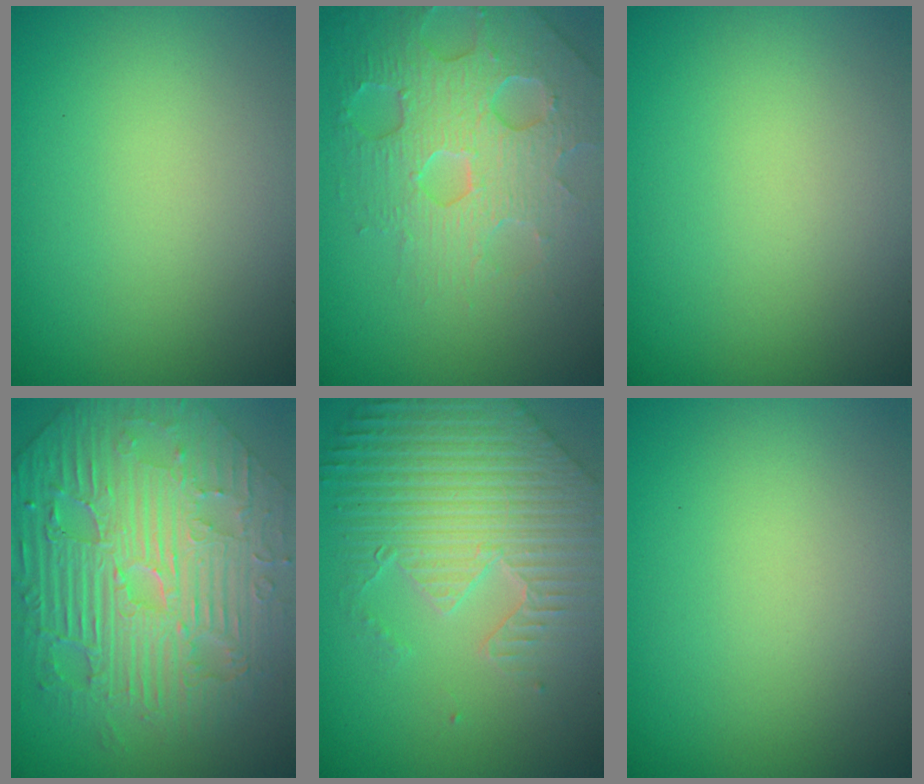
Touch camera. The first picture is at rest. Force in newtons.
{"total": 4.7, "press": 4.6, "slide": 1.0}
{"total": 0.0}
{"total": 11.9, "press": 7.7, "slide": 9.1}
{"total": 7.0, "press": 5.4, "slide": 4.4}
{"total": 0.0}